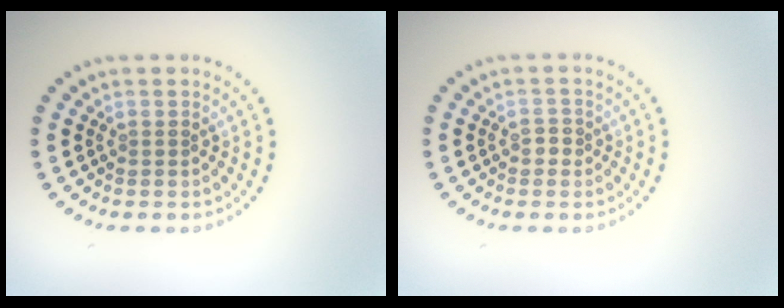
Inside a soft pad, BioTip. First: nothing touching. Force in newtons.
{"total": 1.1, "press": 1.0, "slide": 0.4}